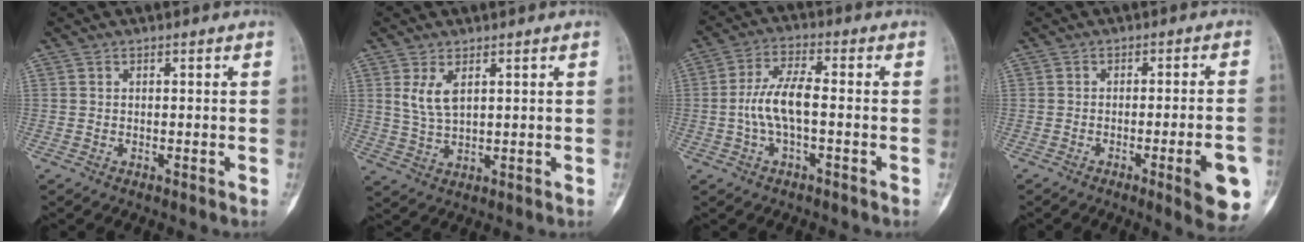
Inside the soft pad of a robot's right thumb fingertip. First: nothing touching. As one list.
[{"total": 4.9, "force": [2.0, 2.1, 3.9], "torque": [-0.078, -0.011, 0.050]}, {"total": 7.7, "force": [-1.1, 2.7, 7.1], "torque": [-0.155, 0.025, -0.026]}, {"total": 9.6, "force": [-3.5, 1.4, 8.9], "torque": [-0.105, 0.006, -0.040]}]